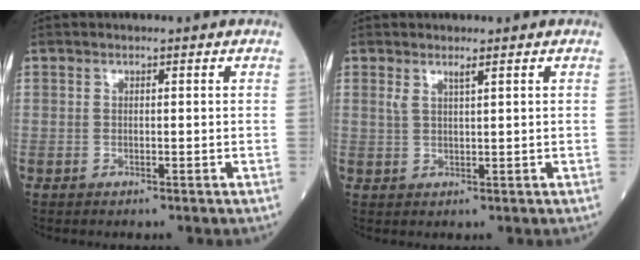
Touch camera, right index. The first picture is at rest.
{"total": 1.6, "force": [1.1, -0.2, 1.2], "torque": [-0.027, 0.000, 0.024]}